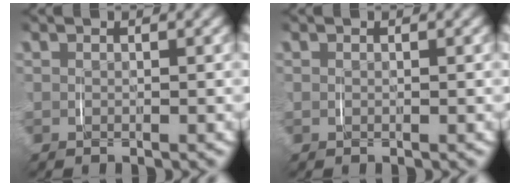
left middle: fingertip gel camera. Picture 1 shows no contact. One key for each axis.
{"total": 0.0}